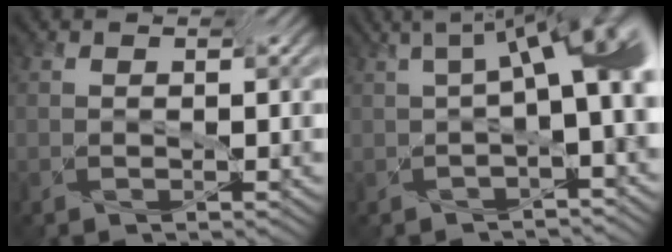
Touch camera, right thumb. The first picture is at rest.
{"total": 11.7, "force": [1.5, 3.7, 10.9], "torque": [-0.124, 0.051, 0.010]}